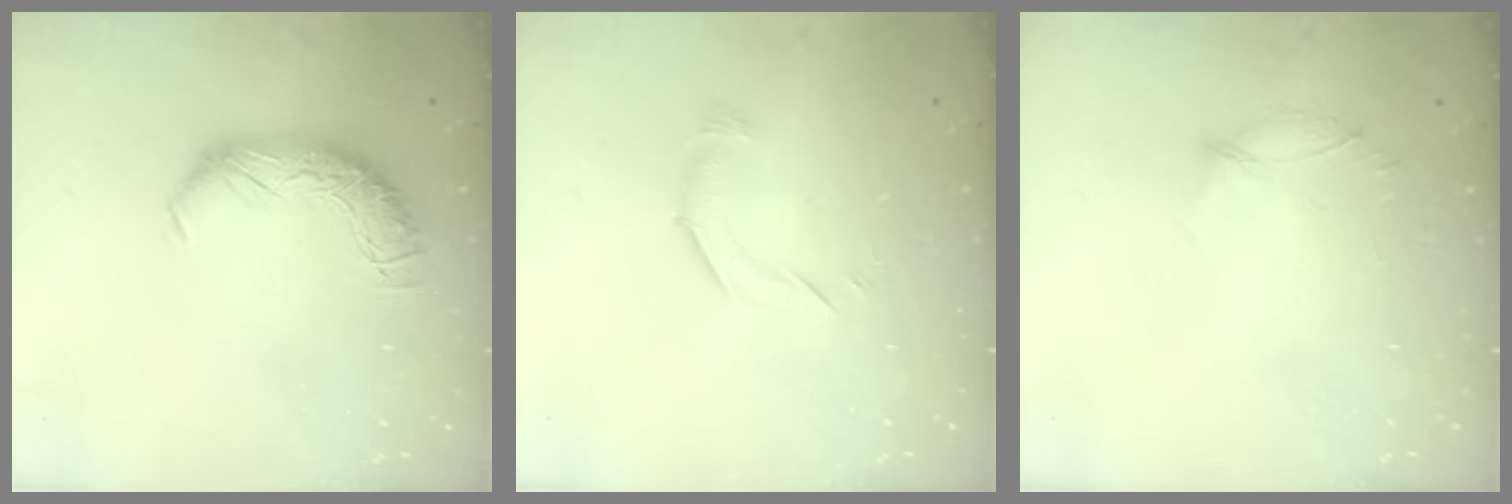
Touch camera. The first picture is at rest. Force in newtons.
{"total": 6.2, "press": 6.1, "slide": 1.1}
{"total": 5.9, "press": 5.7, "slide": 1.4}